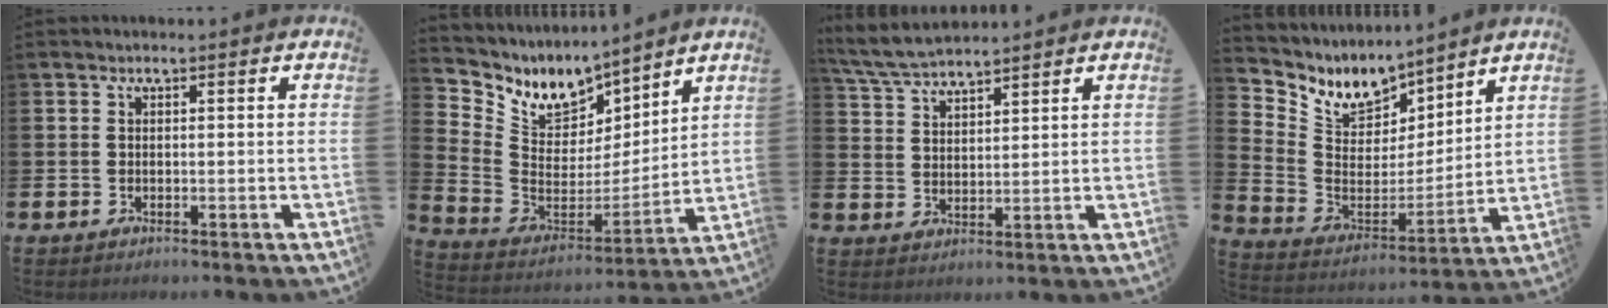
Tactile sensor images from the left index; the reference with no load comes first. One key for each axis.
{"total": 9.1, "fx": 7.7, "fy": 4.6, "fz": 1.5, "tx": -0.077, "ty": -0.058, "tz": 0.140}
{"total": 5.3, "fx": 5.1, "fy": 0.7, "fz": 1.1, "tx": -0.040, "ty": -0.020, "tz": 0.092}
{"total": 8.3, "fx": 7.4, "fy": 3.6, "fz": 0.9, "tx": -0.068, "ty": -0.056, "tz": 0.135}